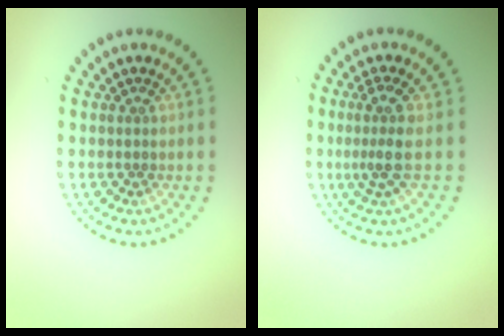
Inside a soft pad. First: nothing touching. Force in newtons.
{"total": 2.7, "press": 2.0, "slide": 1.8}